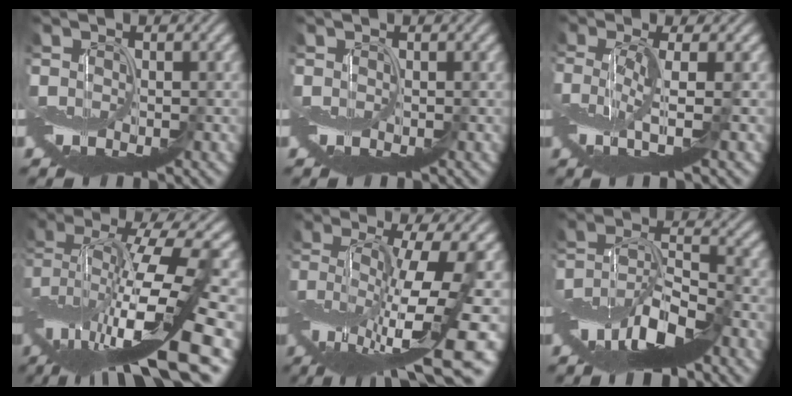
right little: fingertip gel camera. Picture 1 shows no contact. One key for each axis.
{"total": 0.0}
{"total": 3.6, "fx": -0.5, "fy": 0.5, "fz": 3.5, "tx": -0.078, "ty": 0.000, "tz": -0.011}
{"total": 14.3, "fx": -1.9, "fy": 3.9, "fz": 13.7, "tx": -0.262, "ty": 0.011, "tz": -0.027}
{"total": 11.3, "fx": -3.3, "fy": 2.4, "fz": 10.5, "tx": -0.191, "ty": -0.007, "tz": -0.050}
{"total": 8.1, "fx": -4.8, "fy": 2.9, "fz": 5.9, "tx": -0.105, "ty": 0.007, "tz": -0.099}